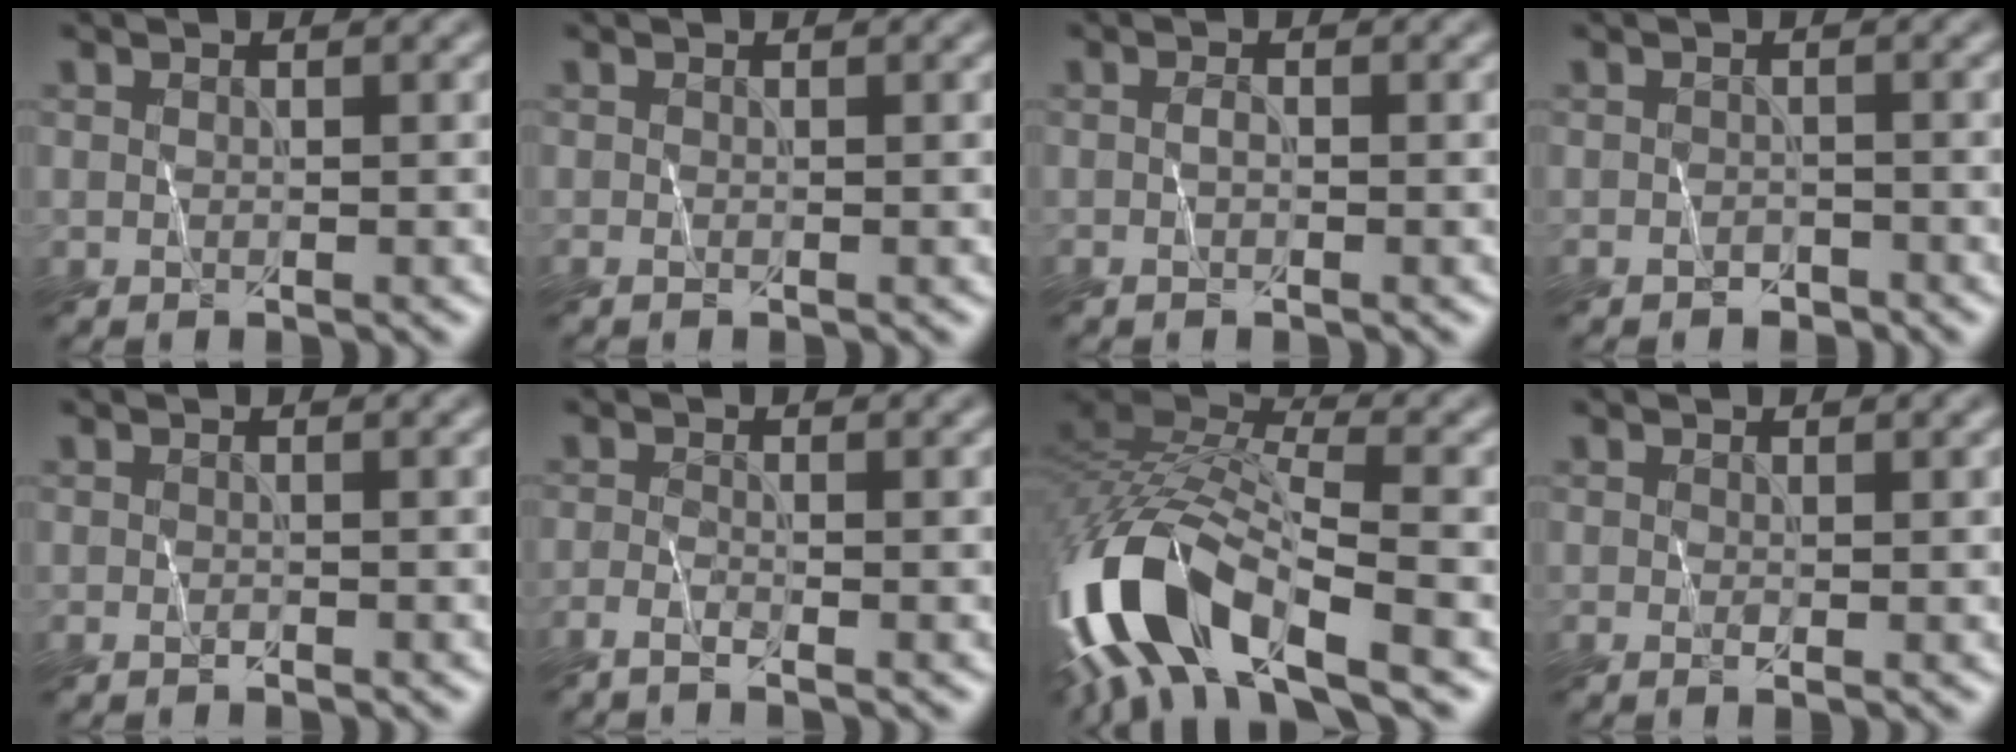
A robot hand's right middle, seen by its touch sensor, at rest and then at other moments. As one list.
[{"total": 0.0}, {"total": 0.7, "force": [-0.3, 0.1, 0.6], "torque": [-0.014, 0.002, -0.008]}, {"total": 1.2, "force": [-1.1, 0.4, 0.2], "torque": [-0.005, 0.002, -0.020]}, {"total": 0.6, "force": [-0.6, 0.0, 0.2], "torque": [-0.003, 0.002, -0.011]}, {"total": 1.8, "force": [-1.3, 0.3, 1.2], "torque": [-0.021, -0.003, -0.034]}, {"total": 13.4, "force": [-6.7, 5.9, 10.0], "torque": [-0.206, 0.001, -0.126]}, {"total": 0.6, "force": [-0.1, 0.0, 0.6], "torque": [-0.011, -0.002, -0.002]}]